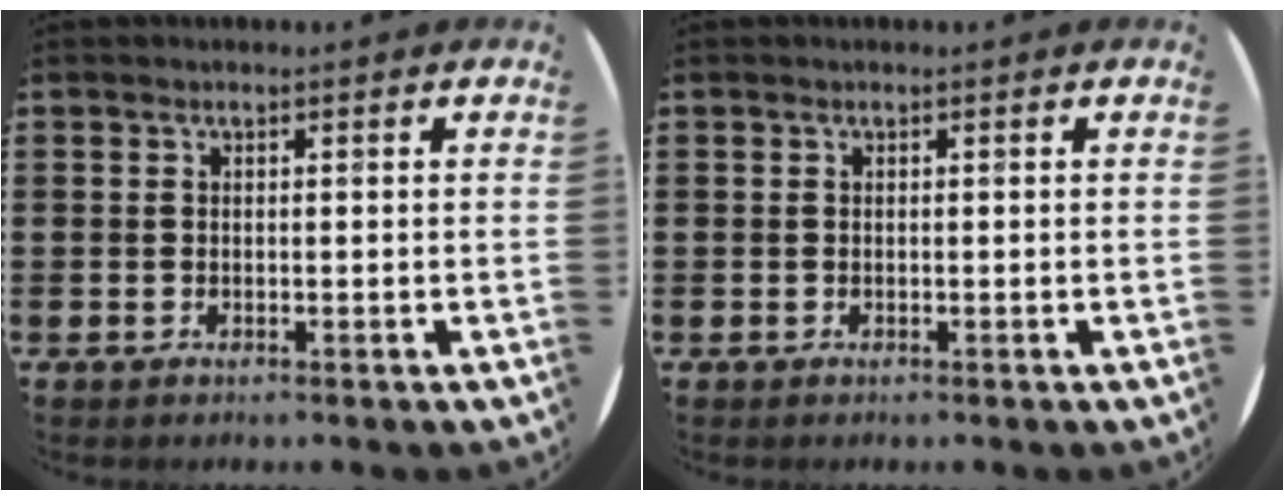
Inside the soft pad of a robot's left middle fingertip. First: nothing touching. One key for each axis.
{"total": 0.0}